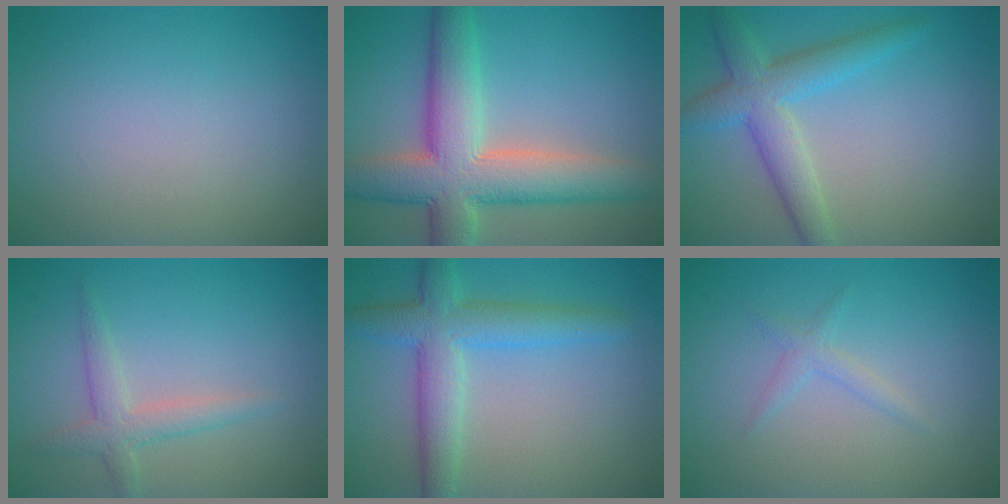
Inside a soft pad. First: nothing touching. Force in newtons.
{"total": 9.3, "press": 9.3, "slide": 0.7}
{"total": 4.6, "press": 4.6, "slide": 0.0}
{"total": 2.5, "press": 2.5, "slide": 0.1}
{"total": 5.3, "press": 5.3, "slide": 0.1}
{"total": 1.2, "press": 1.2, "slide": 0.0}